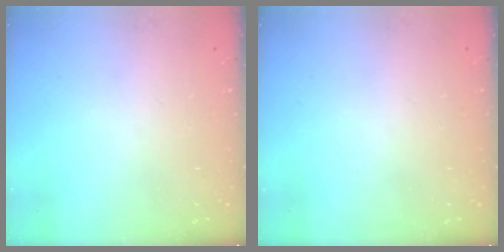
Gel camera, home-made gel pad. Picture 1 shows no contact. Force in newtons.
{"total": 0.0}